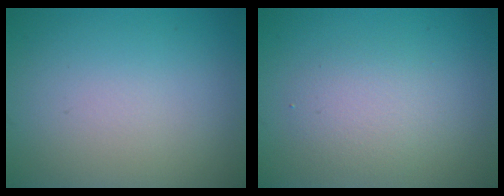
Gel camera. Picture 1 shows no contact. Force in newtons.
{"total": 2.5, "press": 2.5, "slide": 0.2}